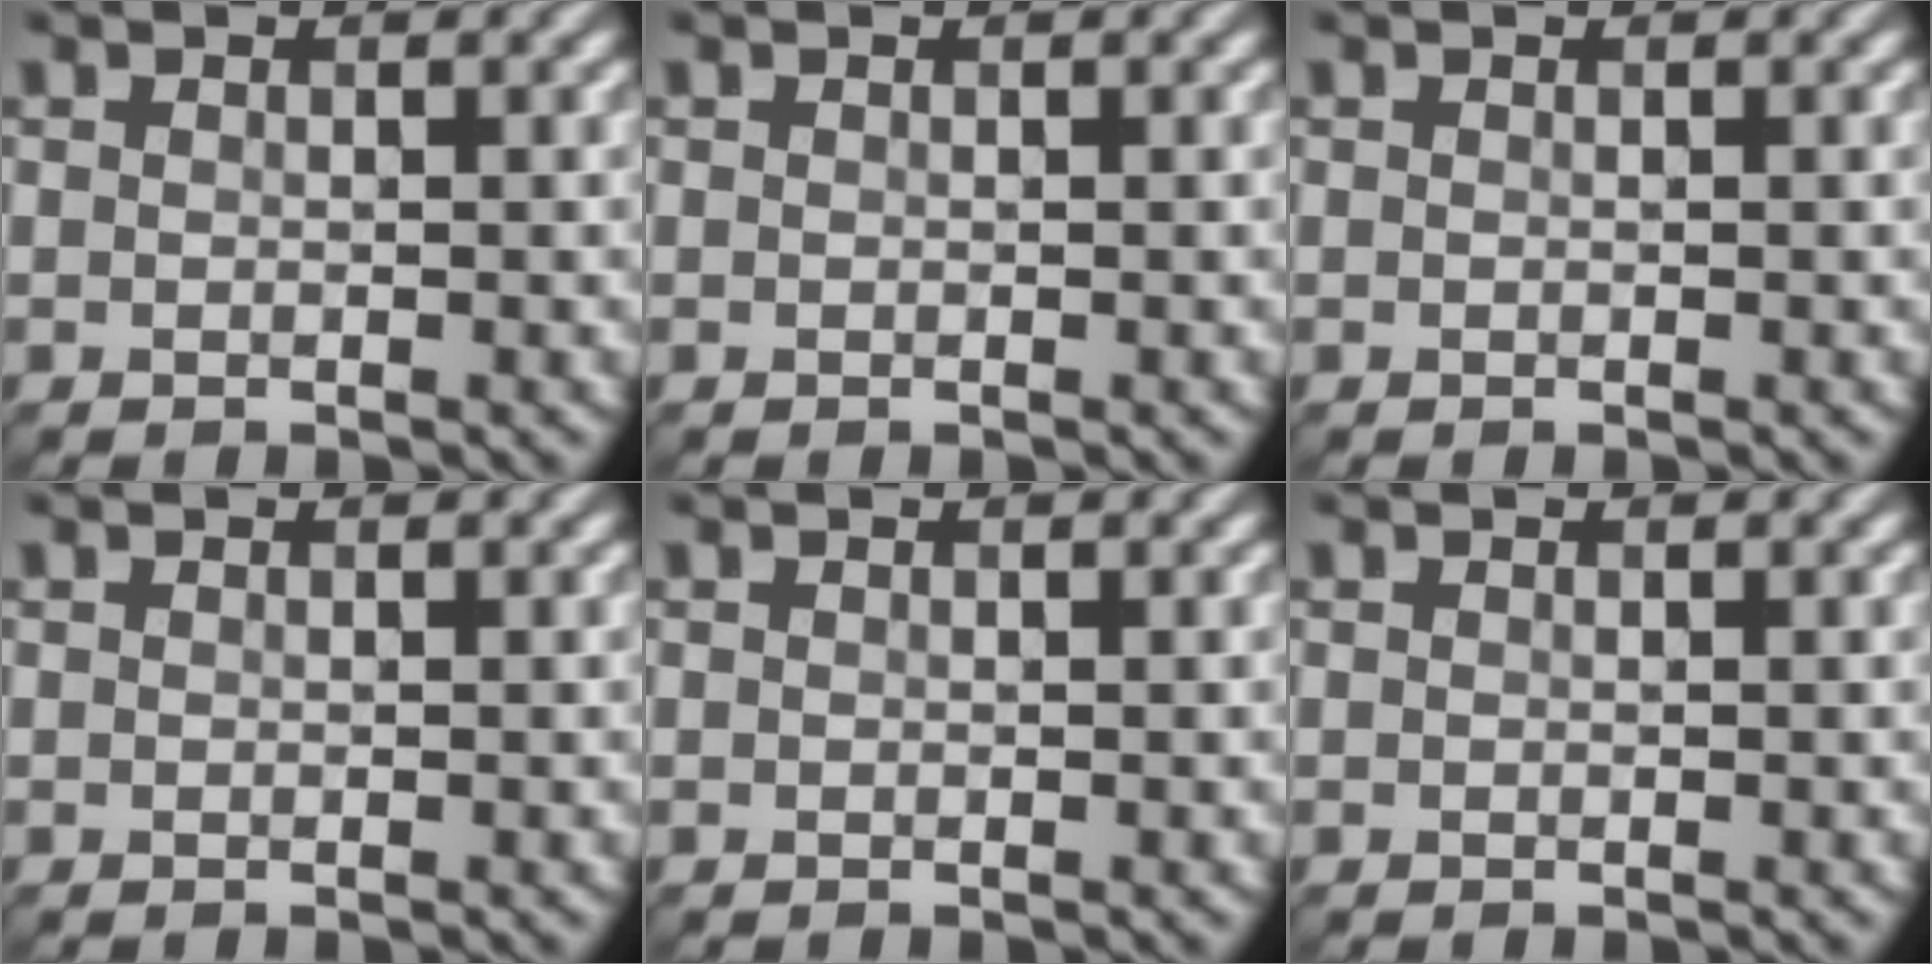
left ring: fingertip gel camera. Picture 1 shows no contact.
{"total": 0.0}
{"total": 0.0}
{"total": 0.0}
{"total": 0.0}
{"total": 0.0}